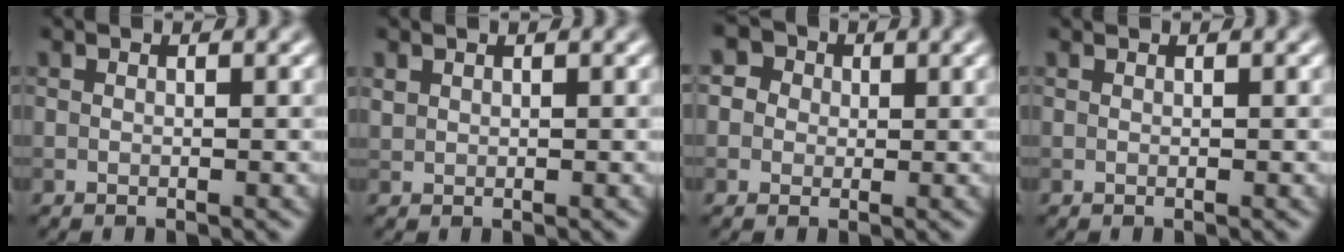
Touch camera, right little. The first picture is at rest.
{"total": 0.7, "force": [0.6, 0.4, 0.2], "torque": [-0.007, -0.001, 0.016]}
{"total": 4.4, "force": [1.9, 3.6, 1.7], "torque": [-0.017, 0.019, 0.007]}
{"total": 0.5, "force": [0.5, 0.0, 0.1], "torque": [-0.003, 0.000, 0.005]}